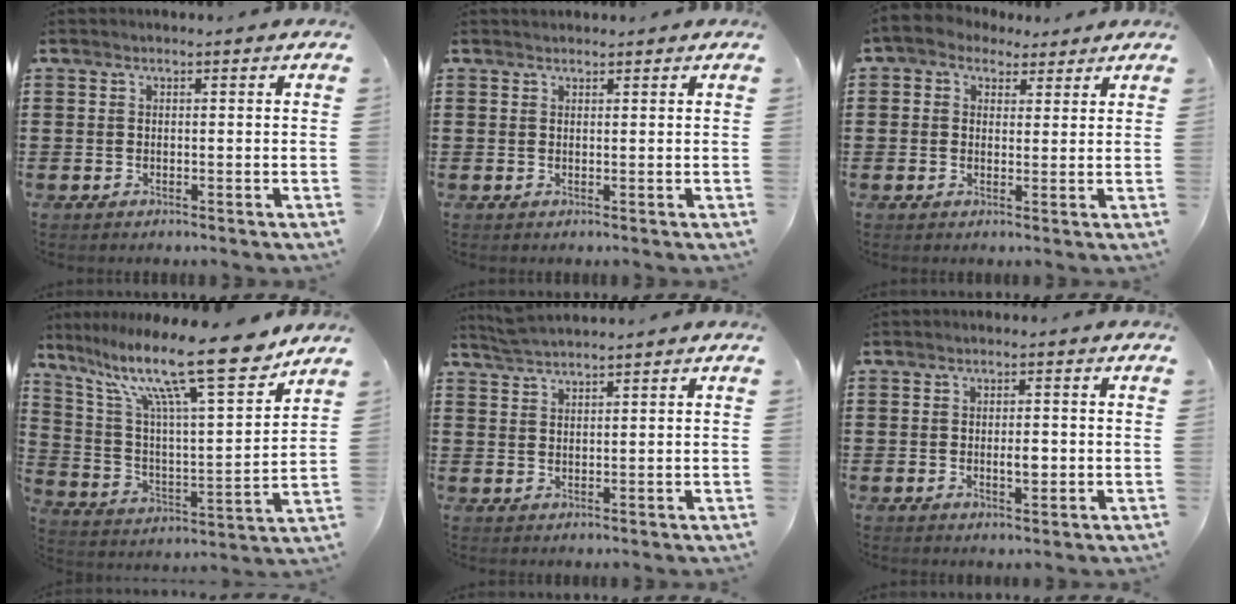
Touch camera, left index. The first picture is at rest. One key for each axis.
{"total": 0.8, "fx": 0.7, "fy": 0.3, "fz": 0.0, "tx": -0.002, "ty": 0.001, "tz": 0.015}
{"total": 2.6, "fx": 1.3, "fy": 2.1, "fz": 0.7, "tx": -0.023, "ty": 0.009, "tz": 0.023}
{"total": 16.7, "fx": 12.7, "fy": 1.7, "fz": 10.6, "tx": -0.219, "ty": -0.074, "tz": 0.209}
{"total": 2.7, "fx": 2.6, "fy": -0.3, "fz": 0.5, "tx": -0.017, "ty": 0.000, "tz": 0.050}
{"total": 2.6, "fx": -0.3, "fy": 1.1, "fz": 2.3, "tx": -0.036, "ty": -0.002, "tz": -0.007}